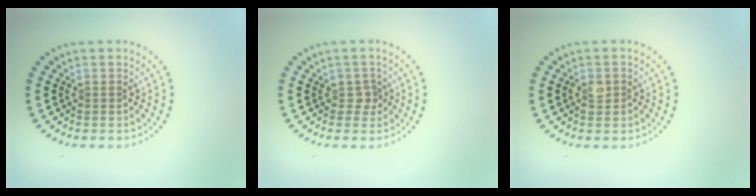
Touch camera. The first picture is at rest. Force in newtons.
{"total": 1.3, "press": 1.0, "slide": 0.7}
{"total": 1.4, "press": 1.3, "slide": 0.3}